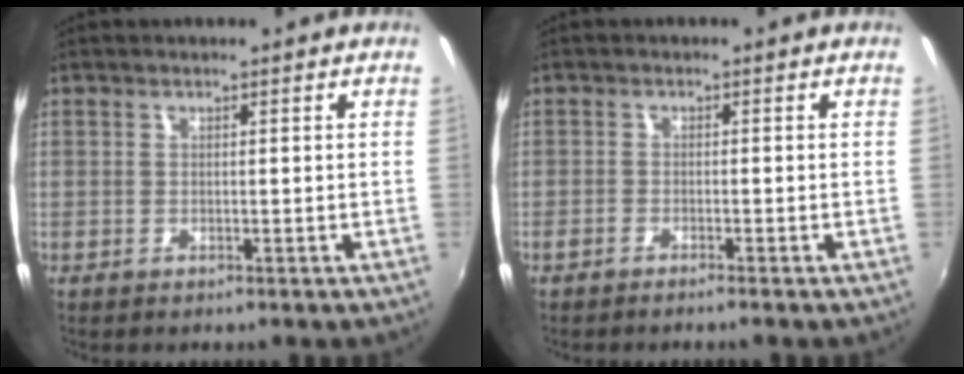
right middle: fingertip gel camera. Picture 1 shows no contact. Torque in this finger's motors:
{"motor_torque": [-0.04, -0.12, -0.02, -0.01]}